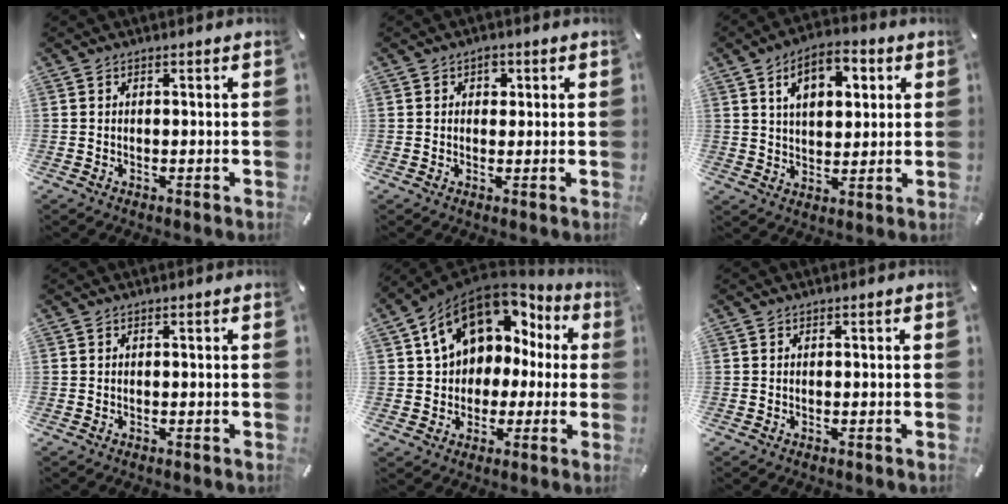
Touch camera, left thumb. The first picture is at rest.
{"total": 2.4, "force": [0.7, 2.0, 1.0], "torque": [0.001, -0.002, 0.004]}
{"total": 10.0, "force": [4.1, 6.3, 6.5], "torque": [-0.096, -0.006, 0.067]}
{"total": 0.0}
{"total": 15.0, "force": [6.5, 11.3, 7.4], "torque": [-0.126, -0.030, 0.121]}
{"total": 0.0}